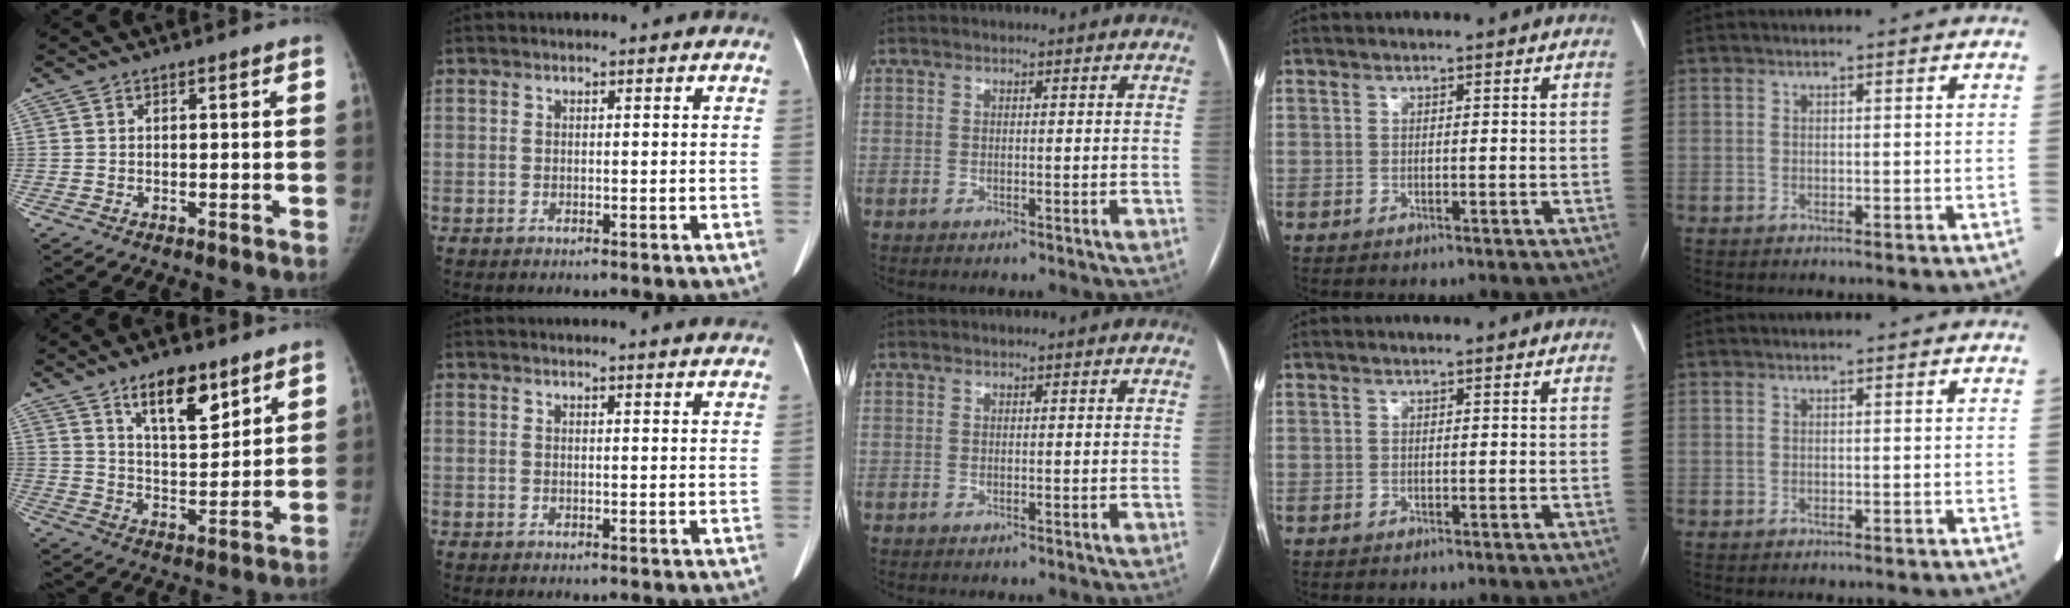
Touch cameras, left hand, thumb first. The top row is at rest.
{"thumb": {"total": 11.1, "force": [7.0, 4.6, 7.3], "torque": [-0.096, -0.048, 0.123]}, "index": {"total": 10.9, "force": [10.5, 0.3, 3.1], "torque": [-0.032, 0.002, 0.105]}}